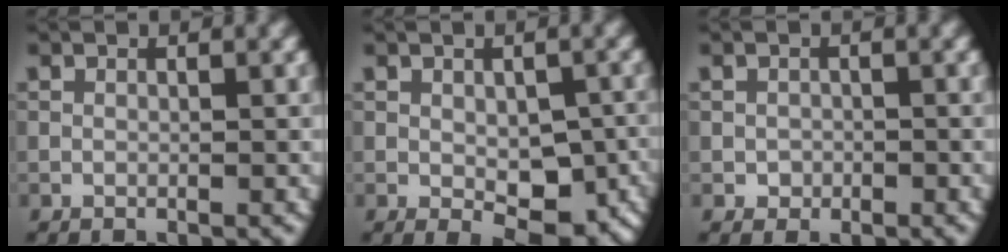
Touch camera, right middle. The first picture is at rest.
{"total": 6.7, "force": [-1.7, 3.7, 5.4], "torque": [-0.079, -0.021, -0.014]}
{"total": 1.1, "force": [-0.3, 1.0, 0.3], "torque": [-0.001, -0.003, -0.008]}